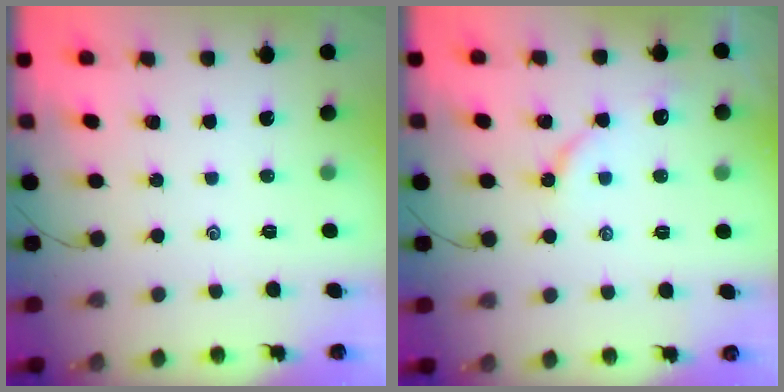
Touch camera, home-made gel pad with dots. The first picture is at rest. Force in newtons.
{"total": 4.6, "press": 4.6, "slide": 0.5}